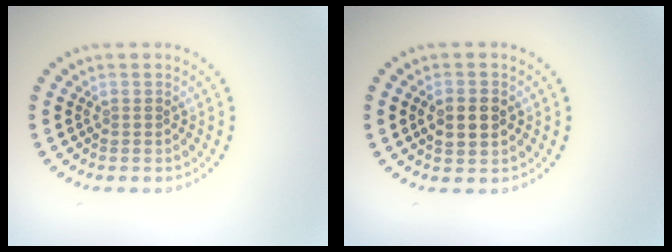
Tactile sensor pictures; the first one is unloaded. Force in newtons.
{"total": 3.4, "press": 3.4, "slide": 0.3}